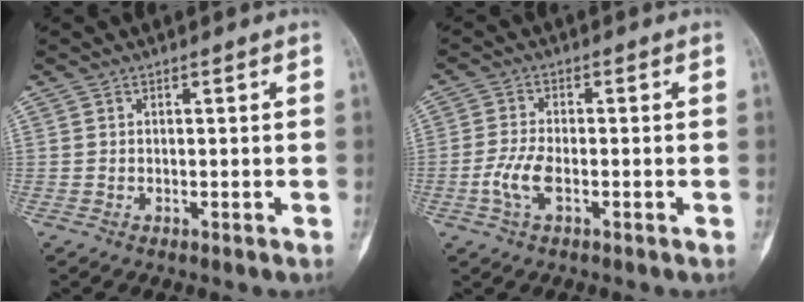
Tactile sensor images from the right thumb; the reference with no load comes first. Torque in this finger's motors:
{"motor_torque": [0.30, -0.47, 0.72, -0.45, 0.01]}